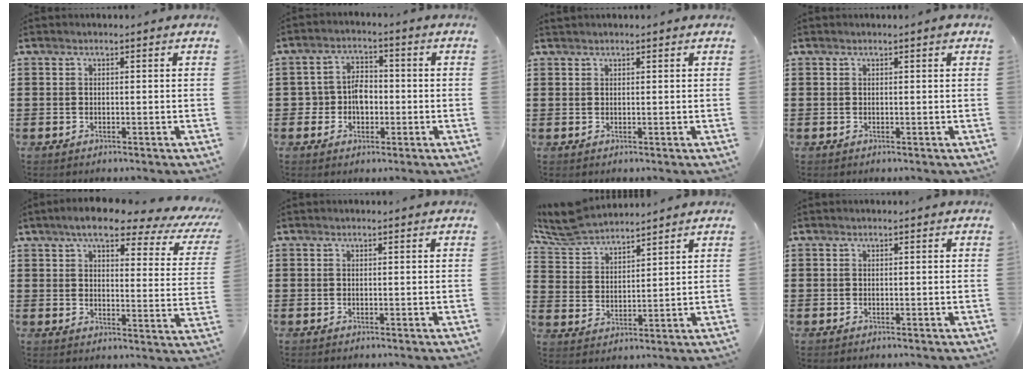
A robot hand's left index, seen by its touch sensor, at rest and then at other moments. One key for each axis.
{"total": 4.1, "fx": -0.9, "fy": 3.3, "fz": 2.3, "tx": -0.051, "ty": 0.008, "tz": -0.020}
{"total": 0.7, "fx": 0.6, "fy": 0.1, "fz": 0.3, "tx": -0.006, "ty": 0.001, "tz": 0.012}
{"total": 0.7, "fx": 0.4, "fy": 0.0, "fz": 0.5, "tx": -0.010, "ty": 0.001, "tz": 0.008}
{"total": 7.4, "fx": 5.6, "fy": 1.8, "fz": 4.4, "tx": -0.093, "ty": -0.025, "tz": 0.091}
{"total": 0.0}
{"total": 6.3, "fx": 5.9, "fy": 1.1, "fz": 1.8, "tx": -0.060, "ty": -0.020, "tz": 0.107}
{"total": 0.0}